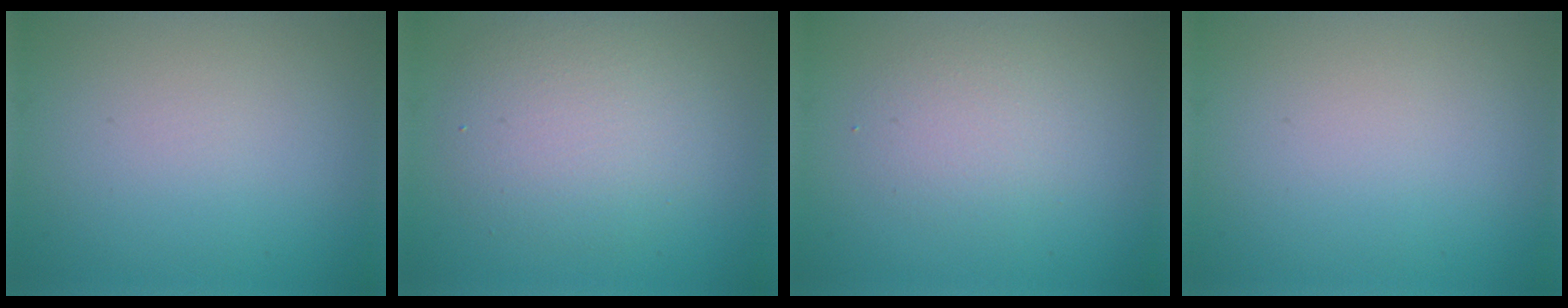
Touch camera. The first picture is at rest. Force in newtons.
{"total": 4.6, "press": 4.5, "slide": 0.1}
{"total": 2.4, "press": 2.4, "slide": 0.2}
{"total": 0.0}